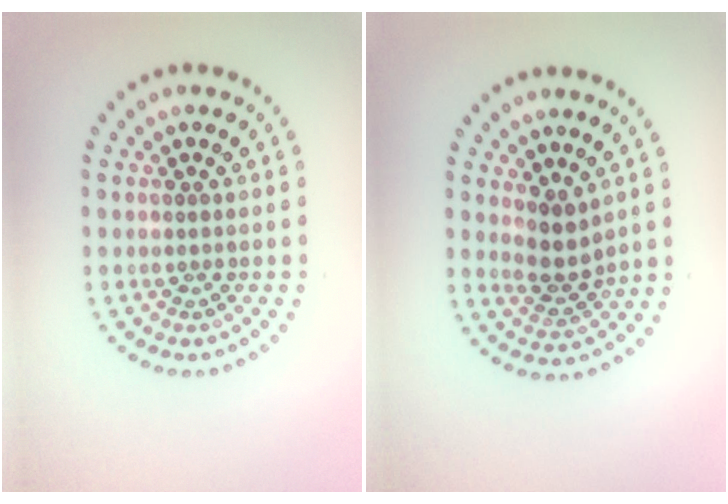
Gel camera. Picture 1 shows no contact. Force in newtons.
{"total": 2.5, "press": 2.0, "slide": 1.5}